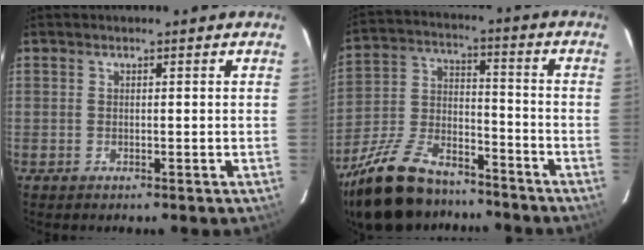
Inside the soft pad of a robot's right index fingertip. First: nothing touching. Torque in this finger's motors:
{"motor_torque": [1.04, -1.10, 0.32, 0.11]}